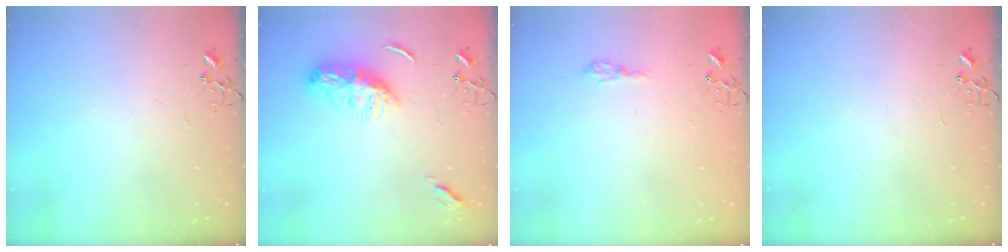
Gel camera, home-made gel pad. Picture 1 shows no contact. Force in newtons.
{"total": 10.4, "press": 10.3, "slide": 0.7}
{"total": 7.2, "press": 7.1, "slide": 0.6}
{"total": 0.0}